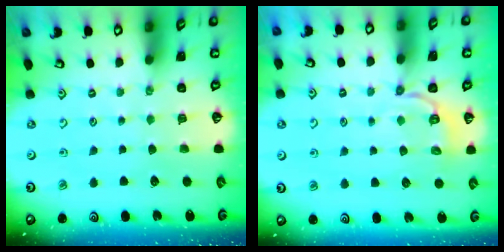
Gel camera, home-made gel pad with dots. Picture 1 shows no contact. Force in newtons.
{"total": 5.5, "press": 5.1, "slide": 1.9}